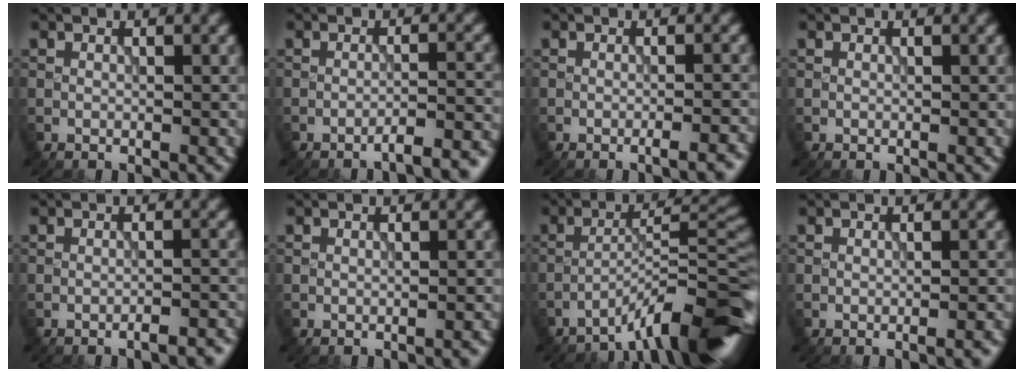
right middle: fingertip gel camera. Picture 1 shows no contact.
{"total": 4.1, "force": [-3.0, 0.8, 2.7], "torque": [-0.028, 0.010, -0.045]}
{"total": 2.6, "force": [-1.5, 0.6, 2.1], "torque": [-0.021, 0.006, -0.027]}
{"total": 0.0}
{"total": 2.4, "force": [-1.8, 0.5, 1.5], "torque": [-0.014, 0.005, -0.027]}
{"total": 0.9, "force": [-0.7, 0.2, 0.5], "torque": [-0.002, 0.002, -0.012]}
{"total": 9.2, "force": [-6.6, 1.3, 6.3], "torque": [-0.083, 0.018, -0.107]}
{"total": 1.4, "force": [-0.7, 0.4, 1.1], "torque": [-0.006, 0.001, -0.013]}